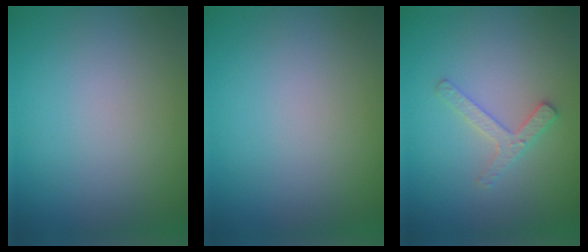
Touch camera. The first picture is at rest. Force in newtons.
{"total": 0.0}
{"total": 2.3, "press": 2.2, "slide": 0.4}